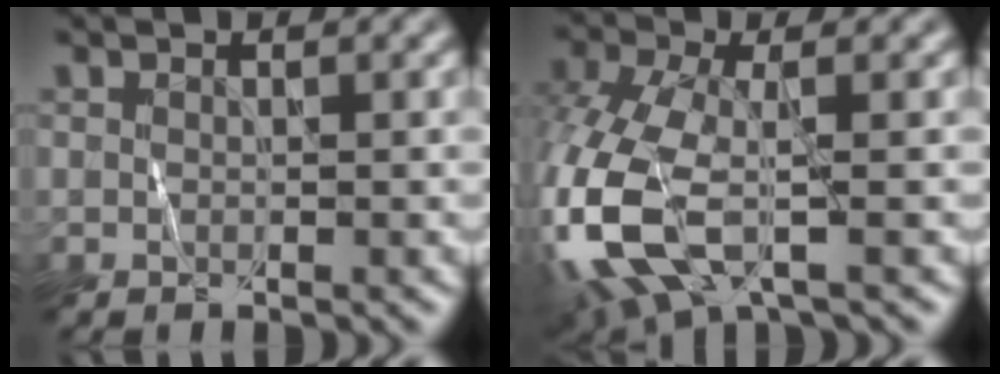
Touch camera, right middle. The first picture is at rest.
{"total": 9.4, "force": [-2.9, 4.4, 7.8], "torque": [-0.202, -0.008, -0.071]}